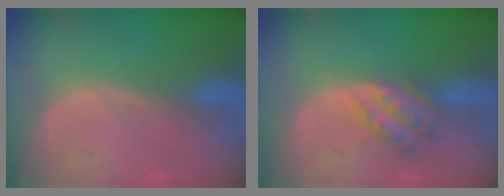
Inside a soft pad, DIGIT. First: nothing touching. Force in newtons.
{"total": 5.7, "press": 5.0, "slide": 2.6}